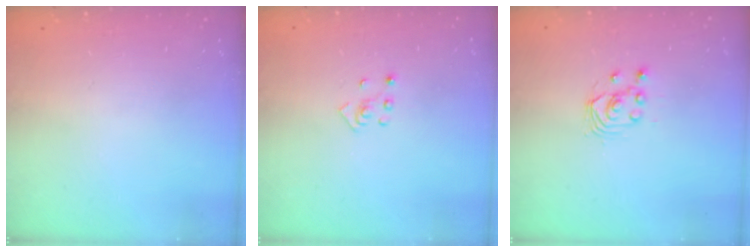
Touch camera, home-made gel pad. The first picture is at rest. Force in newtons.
{"total": 3.4, "press": 3.4, "slide": 0.6}
{"total": 2.7, "press": 2.7, "slide": 0.2}